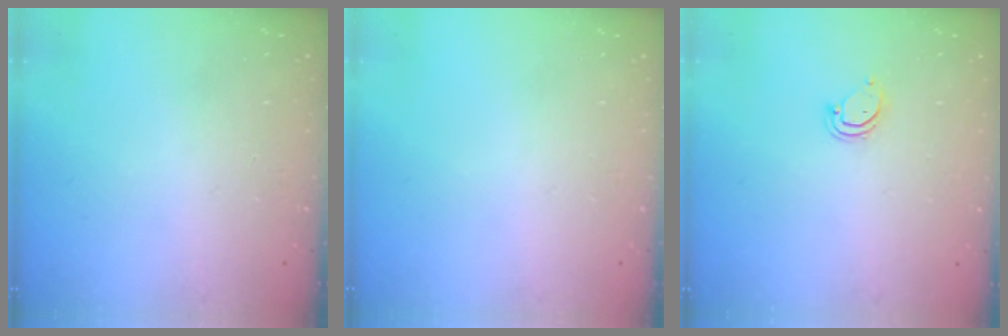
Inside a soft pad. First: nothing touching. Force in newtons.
{"total": 0.0}
{"total": 3.6, "press": 3.6, "slide": 0.2}